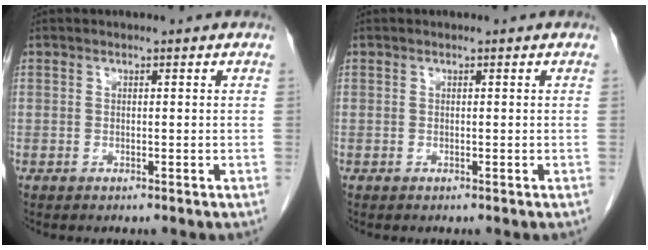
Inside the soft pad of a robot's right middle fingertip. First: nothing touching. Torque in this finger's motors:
{"motor_torque": [0.00, 0.00, 0.00, -0.01]}